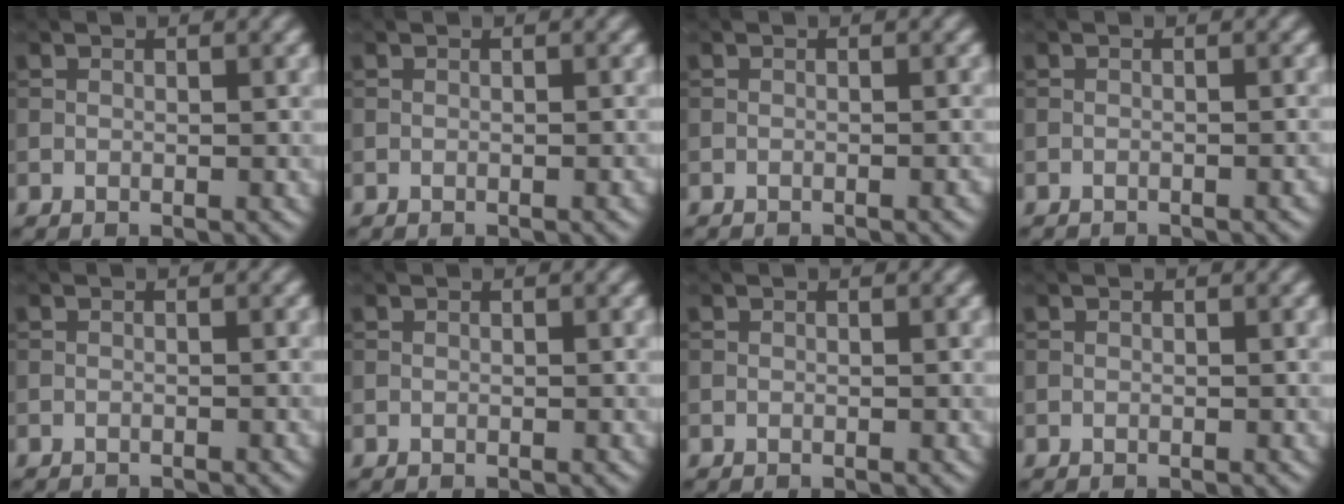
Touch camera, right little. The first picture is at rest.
{"total": 0.6, "force": [-0.5, 0.1, 0.3], "torque": [0.000, 0.001, -0.010]}
{"total": 1.5, "force": [-1.4, 0.3, 0.5], "torque": [0.004, -0.003, -0.023]}
{"total": 2.2, "force": [-2.1, 0.3, 0.5], "torque": [0.003, -0.003, -0.030]}
{"total": 1.4, "force": [-1.3, 0.2, 0.2], "torque": [0.005, -0.005, -0.022]}
{"total": 0.0}
{"total": 0.0}
{"total": 0.0}